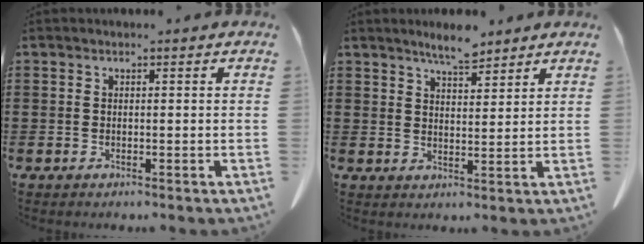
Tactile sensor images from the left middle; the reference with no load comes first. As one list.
[{"total": 4.6, "force": [4.2, 0.8, 1.6], "torque": [-0.040, -0.013, 0.078]}]